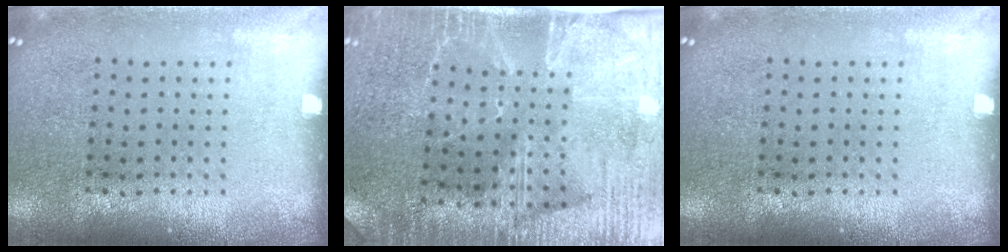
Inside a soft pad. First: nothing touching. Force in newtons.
{"total": 4.0, "press": 3.5, "slide": 2.1}
{"total": 0.0}